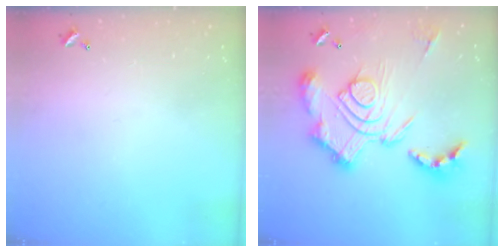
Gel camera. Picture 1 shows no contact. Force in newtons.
{"total": 3.6, "press": 2.9, "slide": 2.2}